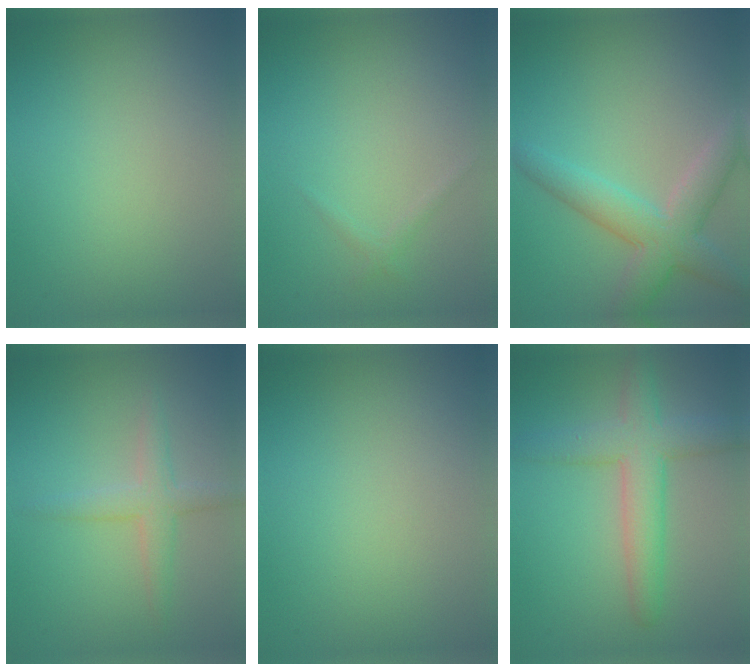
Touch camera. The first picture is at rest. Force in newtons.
{"total": 0.7, "press": 0.7, "slide": 0.0}
{"total": 4.3, "press": 4.3, "slide": 0.3}
{"total": 2.4, "press": 2.4, "slide": 0.2}
{"total": 0.0}
{"total": 5.2, "press": 5.2, "slide": 0.1}